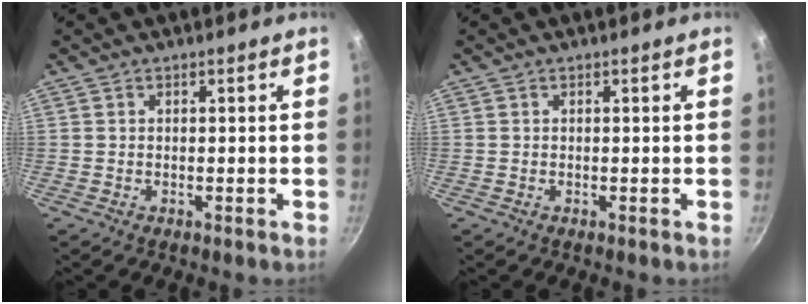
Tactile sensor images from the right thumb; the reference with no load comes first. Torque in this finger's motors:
{"motor_torque": [0.17, 0.16, 0.19, 0.10, 0.02]}